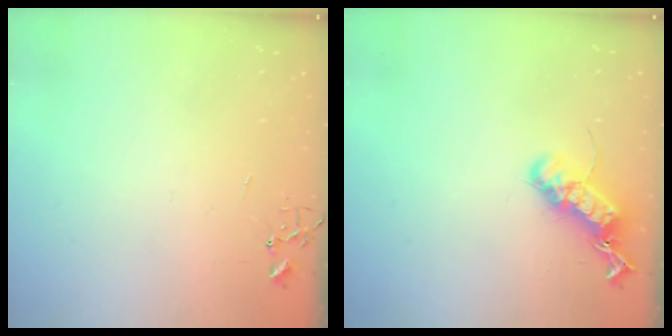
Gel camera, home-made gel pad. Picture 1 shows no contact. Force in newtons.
{"total": 16.8, "press": 16.7, "slide": 0.8}